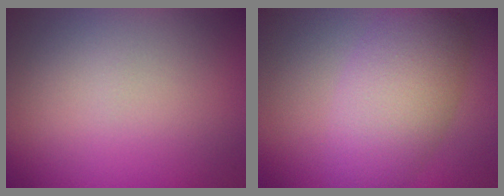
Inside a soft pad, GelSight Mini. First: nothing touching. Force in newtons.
{"total": 5.9, "press": 5.9, "slide": 0.6}